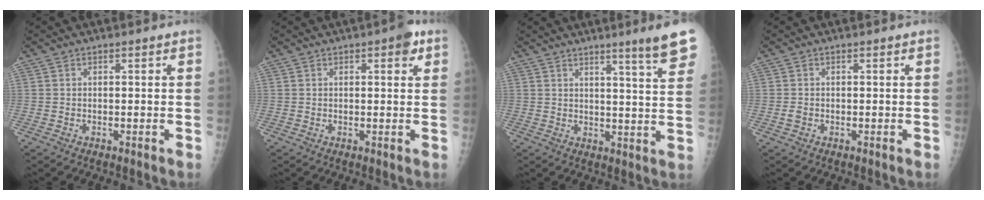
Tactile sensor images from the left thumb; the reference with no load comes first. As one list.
[{"total": 3.4, "force": [1.7, 1.2, 2.7], "torque": [-0.024, -0.003, 0.016]}, {"total": 9.6, "force": [6.5, -0.2, 7.0], "torque": [-0.082, -0.040, 0.081]}, {"total": 1.2, "force": [0.2, 0.8, 0.9], "torque": [-0.012, 0.002, 0.006]}]